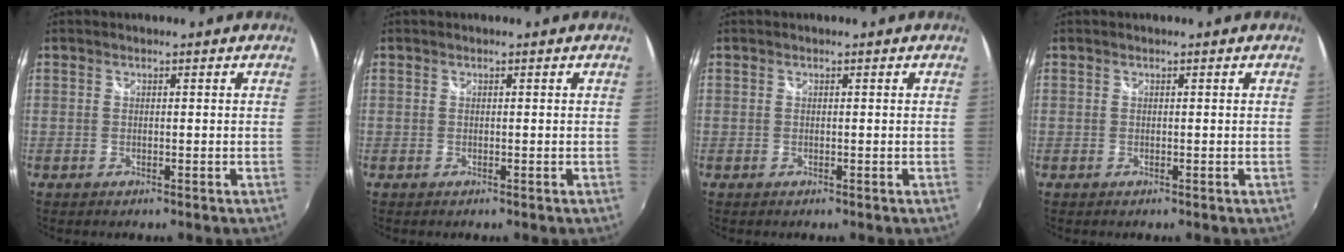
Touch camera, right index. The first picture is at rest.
{"total": 0.0}
{"total": 0.0}
{"total": 0.0}